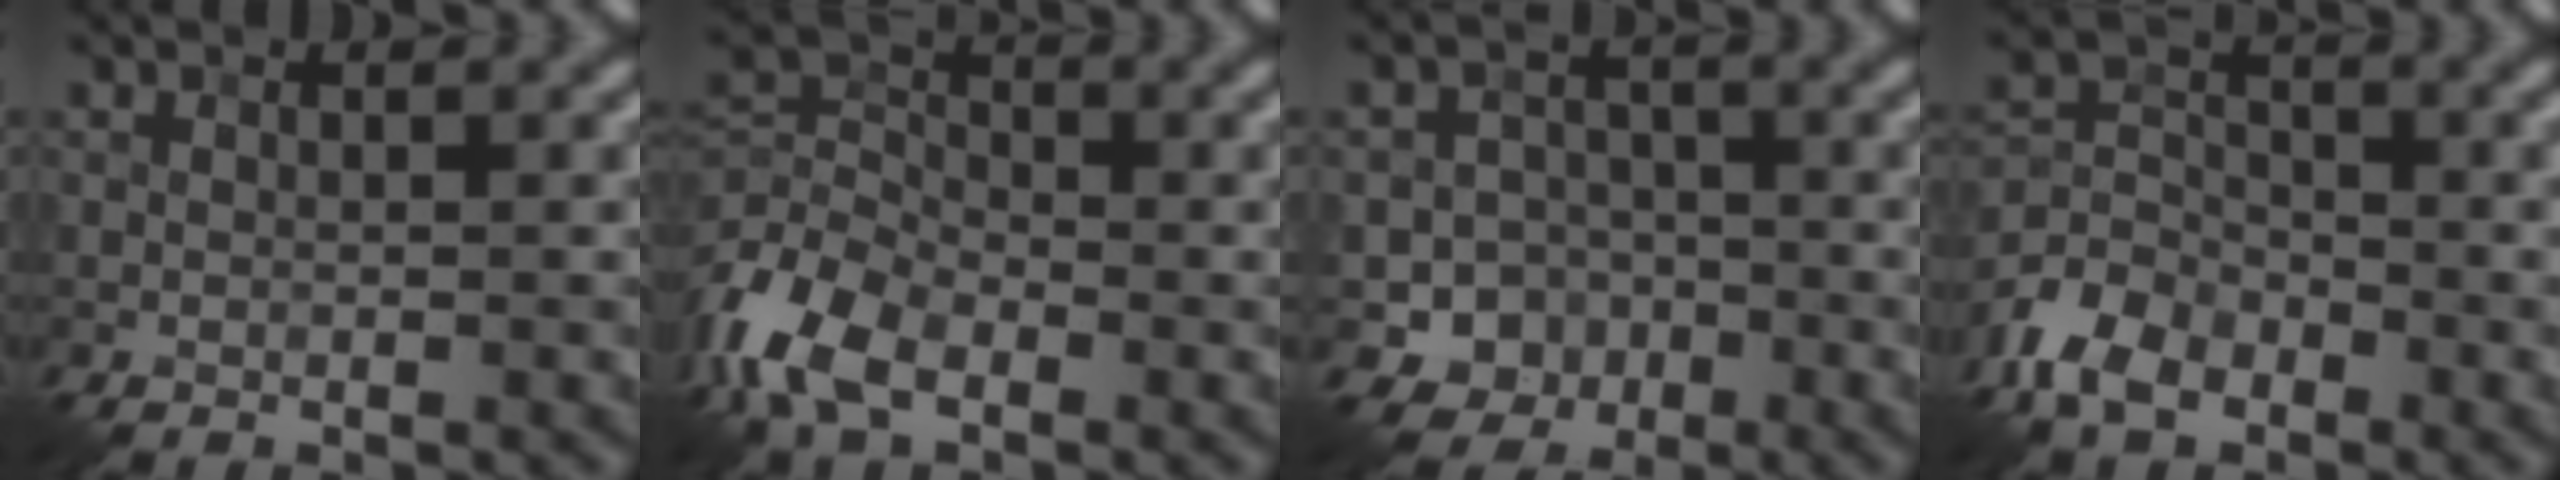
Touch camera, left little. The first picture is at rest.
{"total": 7.8, "force": [-4.2, 4.4, 4.9], "torque": [-0.115, -0.002, -0.097]}
{"total": 5.7, "force": [-2.7, 5.0, 0.8], "torque": [0.022, -0.007, -0.061]}
{"total": 5.5, "force": [-3.8, 3.1, 2.5], "torque": [-0.054, -0.001, -0.085]}